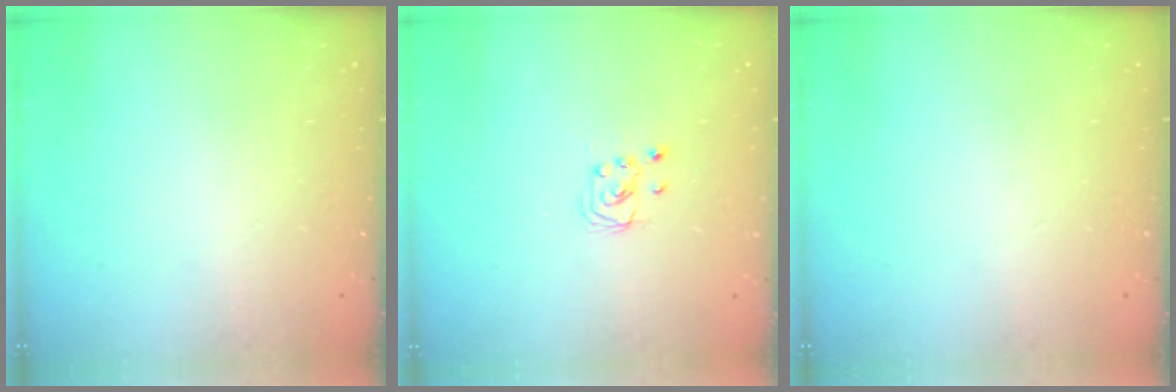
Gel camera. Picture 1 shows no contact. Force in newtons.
{"total": 2.3, "press": 2.2, "slide": 0.3}
{"total": 0.0}